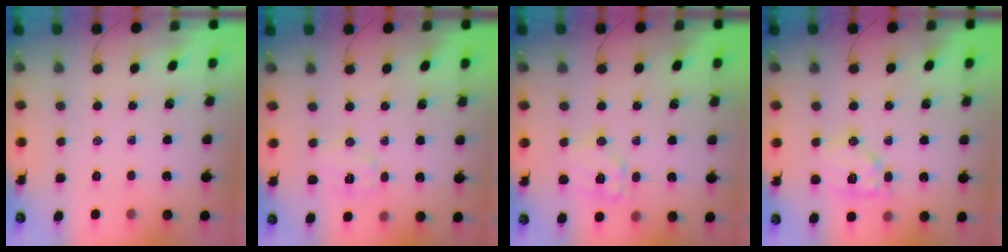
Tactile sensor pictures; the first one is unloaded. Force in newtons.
{"total": 6.0, "press": 5.9, "slide": 1.2}
{"total": 10.7, "press": 10.7, "slide": 1.0}
{"total": 10.8, "press": 10.7, "slide": 0.9}